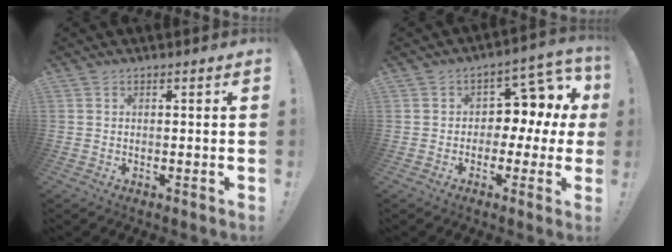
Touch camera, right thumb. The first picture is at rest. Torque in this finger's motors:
{"motor_torque": [0.77, 0.80, 0.02, 0.03, 0.00]}